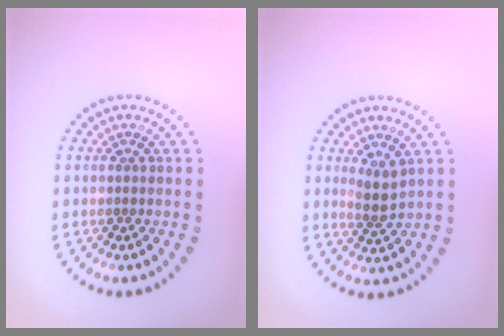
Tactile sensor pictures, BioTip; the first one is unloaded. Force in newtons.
{"total": 2.1, "press": 1.6, "slide": 1.2}